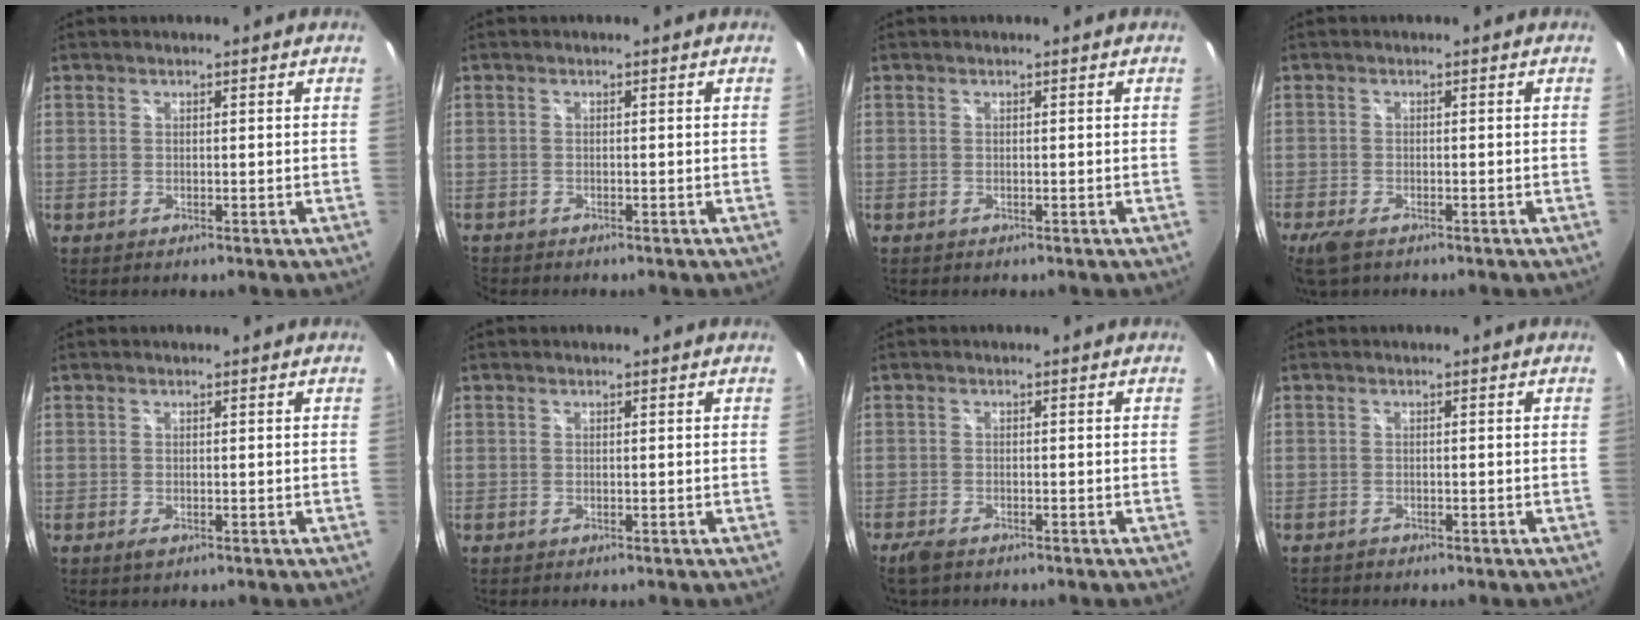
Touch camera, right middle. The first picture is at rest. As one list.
[{"total": 1.2, "force": [-1.2, 0.3, 0.0], "torque": [-0.005, -0.005, -0.024]}, {"total": 0.0}, {"total": 4.9, "force": [-3.5, 1.8, 2.9], "torque": [-0.072, -0.020, -0.066]}, {"total": 0.9, "force": [-0.4, 0.5, 0.7], "torque": [-0.013, -0.004, -0.006]}, {"total": 0.0}, {"total": 3.6, "force": [-2.8, 1.3, 1.8], "torque": [-0.047, -0.013, -0.055]}, {"total": 1.0, "force": [-0.9, 0.5, 0.1], "torque": [-0.006, -0.001, -0.015]}]